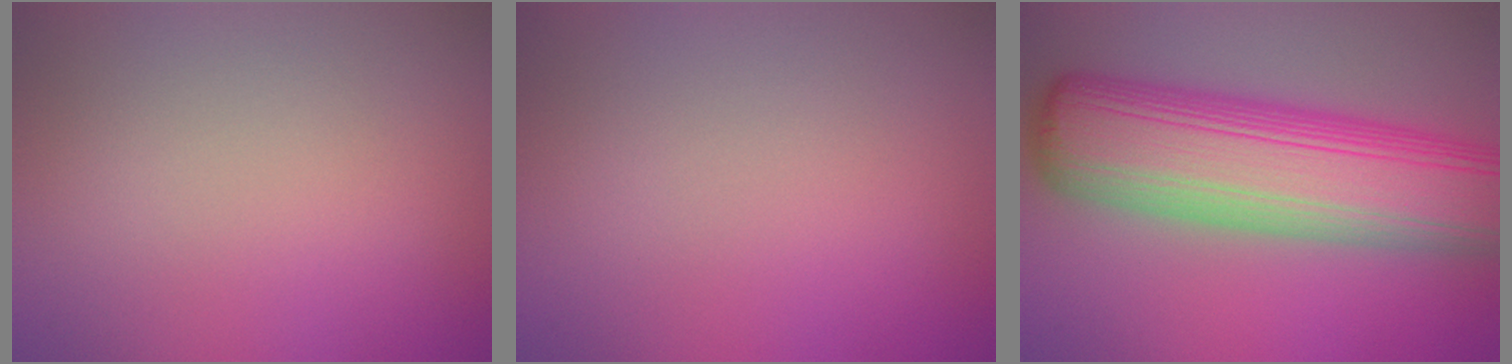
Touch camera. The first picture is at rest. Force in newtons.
{"total": 0.0}
{"total": 13.4, "press": 13.4, "slide": 0.4}